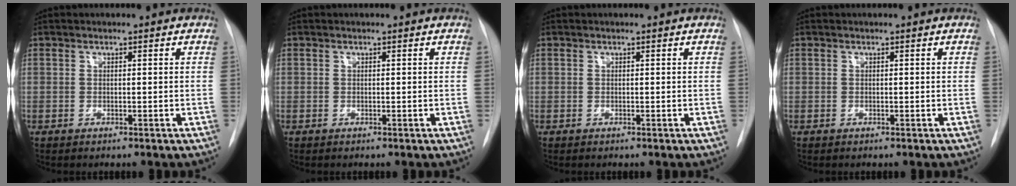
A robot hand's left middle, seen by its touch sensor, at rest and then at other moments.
{"total": 0.0}
{"total": 0.0}
{"total": 0.0}